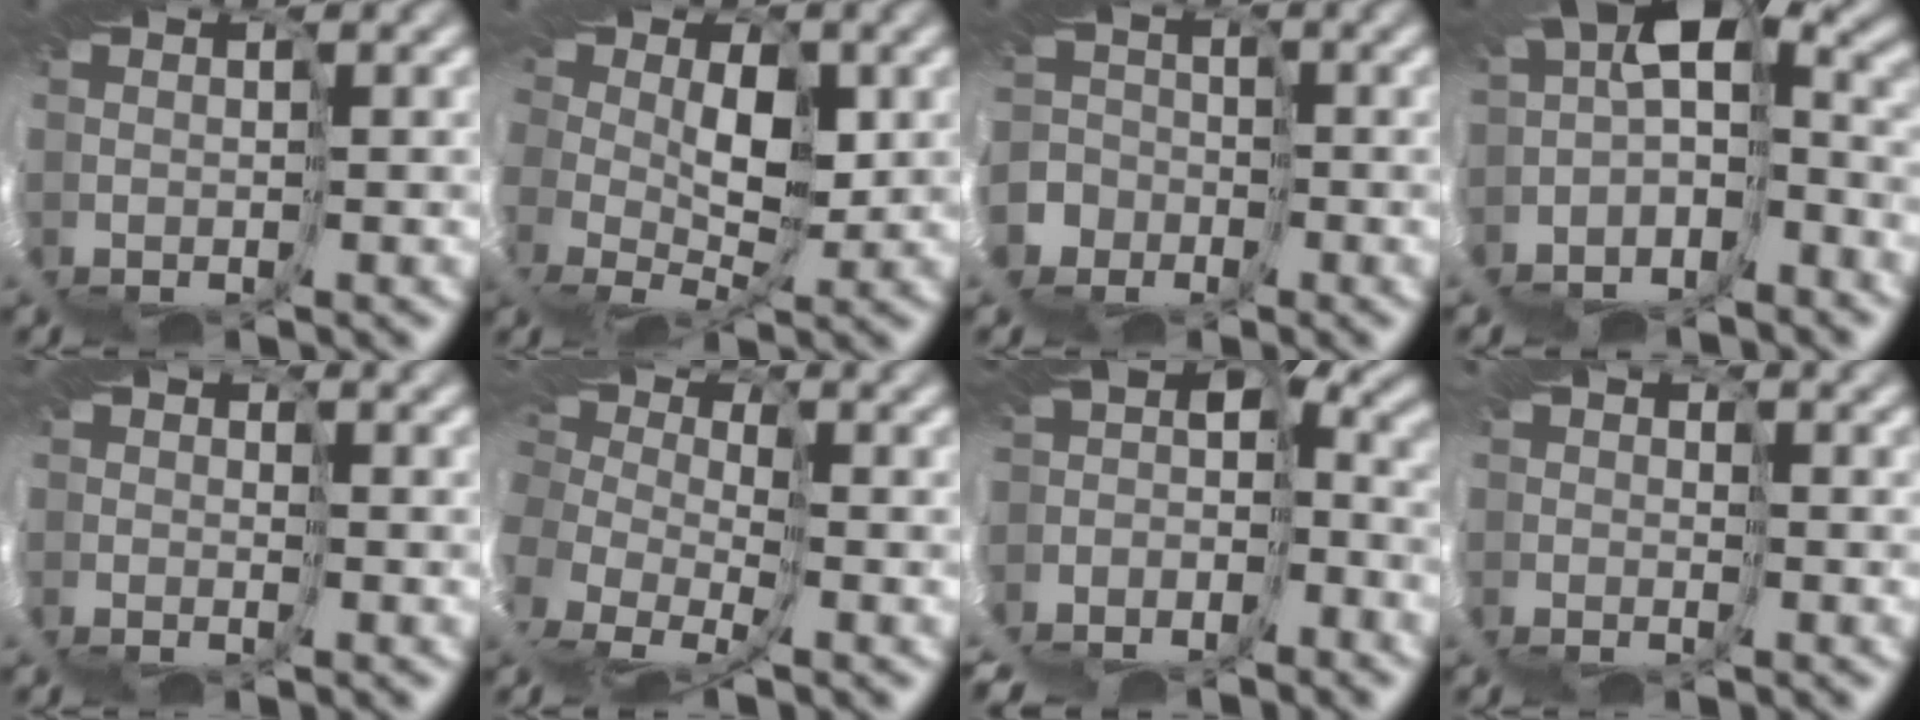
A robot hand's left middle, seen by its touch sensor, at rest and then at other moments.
{"total": 5.3, "force": [1.4, 3.4, 3.8], "torque": [-0.057, -0.007, 0.031]}
{"total": 6.0, "force": [-4.0, 4.1, -1.9], "torque": [0.019, -0.026, -0.084]}
{"total": 6.0, "force": [-3.0, 2.2, 4.7], "torque": [-0.100, -0.019, -0.026]}
{"total": 1.0, "force": [-0.7, 0.7, 0.3], "torque": [0.011, 0.003, -0.011]}
{"total": 4.2, "force": [-0.8, 2.7, 3.0], "torque": [-0.059, -0.009, -0.004]}
{"total": 6.5, "force": [-5.6, 2.3, 2.5], "torque": [-0.063, -0.026, -0.050]}
{"total": 1.1, "force": [-0.8, -0.5, -0.6], "torque": [0.027, 0.000, -0.012]}